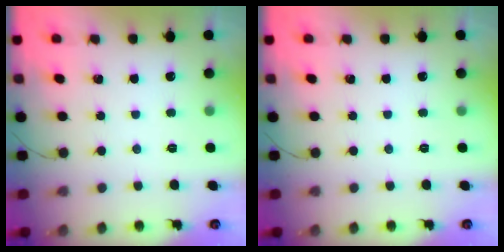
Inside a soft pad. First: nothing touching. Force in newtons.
{"total": 0.0}